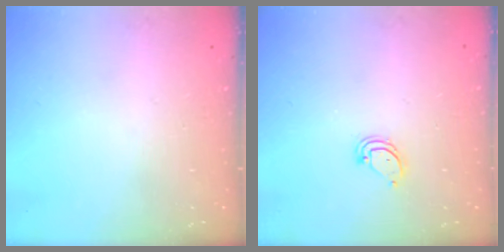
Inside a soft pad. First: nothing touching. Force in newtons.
{"total": 3.4, "press": 3.4, "slide": 0.4}